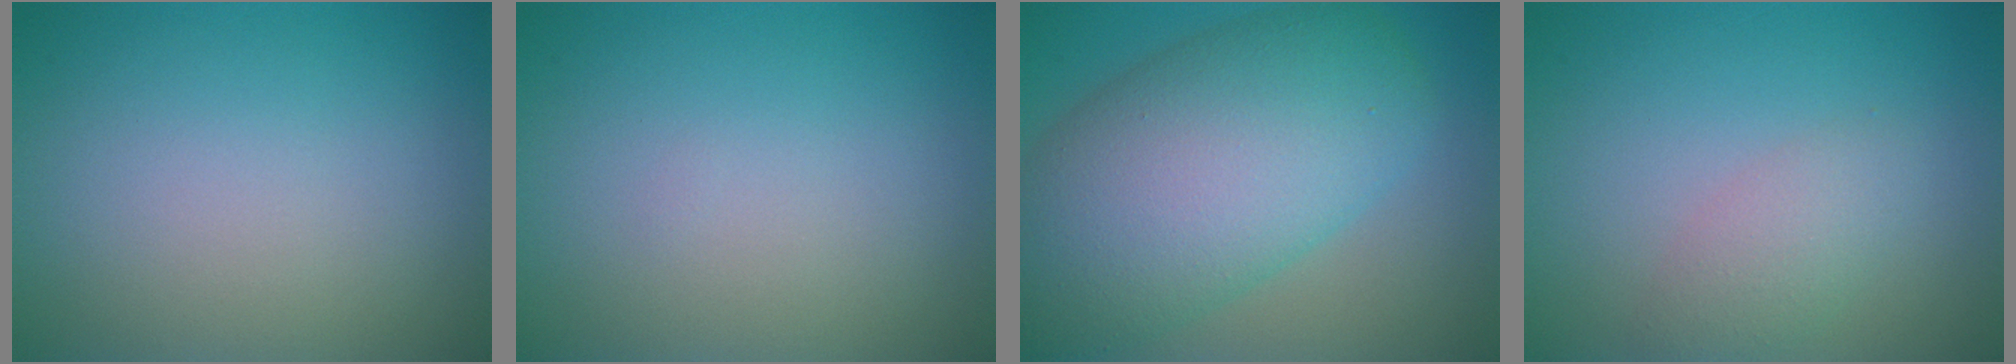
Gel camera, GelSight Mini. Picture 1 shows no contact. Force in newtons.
{"total": 0.0}
{"total": 12.0, "press": 12.0, "slide": 0.4}
{"total": 2.3, "press": 2.3, "slide": 0.0}